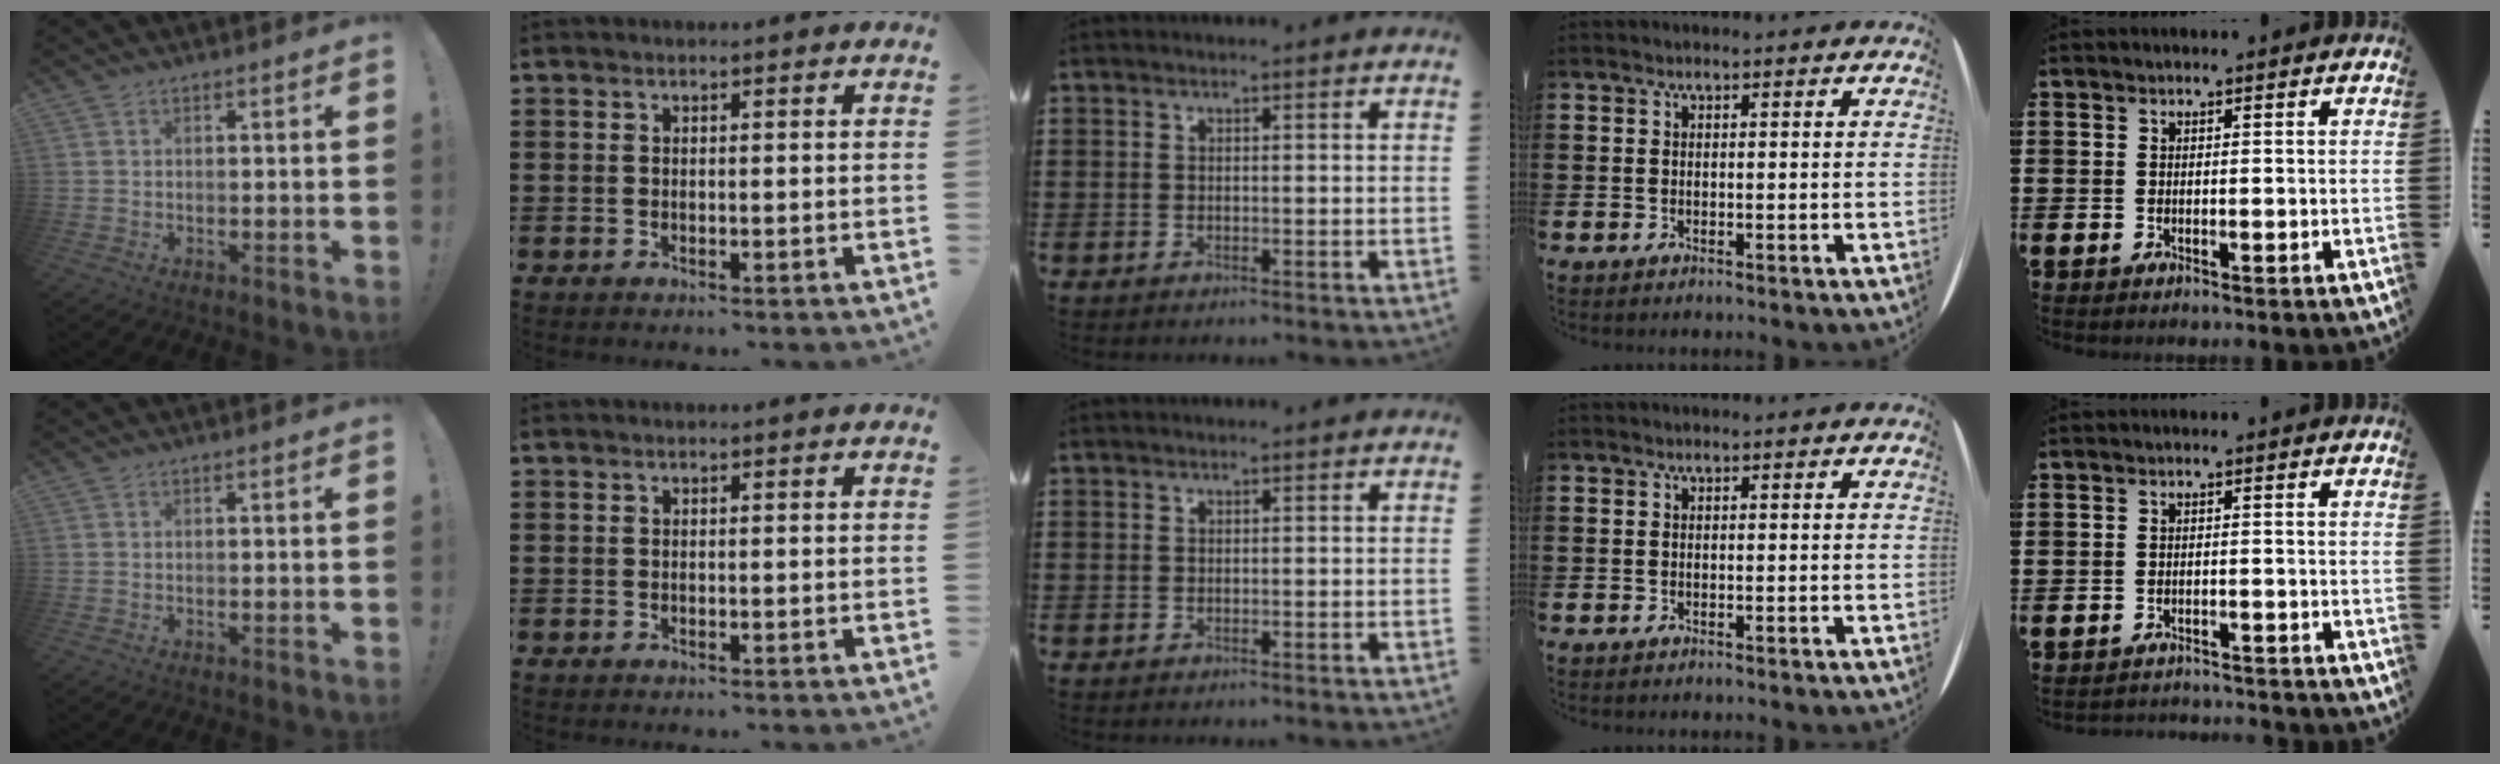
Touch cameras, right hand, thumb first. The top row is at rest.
{"little": {"total": 1.4, "force": [-1.4, 0.0, -0.1], "torque": [-0.004, 0.003, -0.031]}}